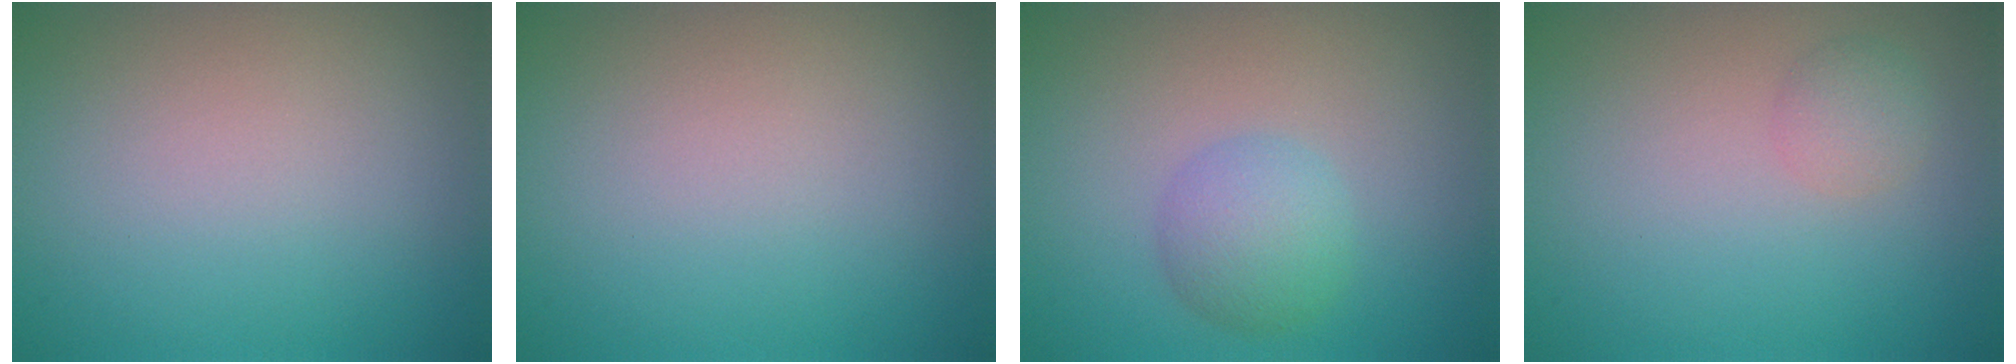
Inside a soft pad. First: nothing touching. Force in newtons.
{"total": 0.0}
{"total": 2.6, "press": 2.6, "slide": 0.2}
{"total": 1.4, "press": 1.4, "slide": 0.1}